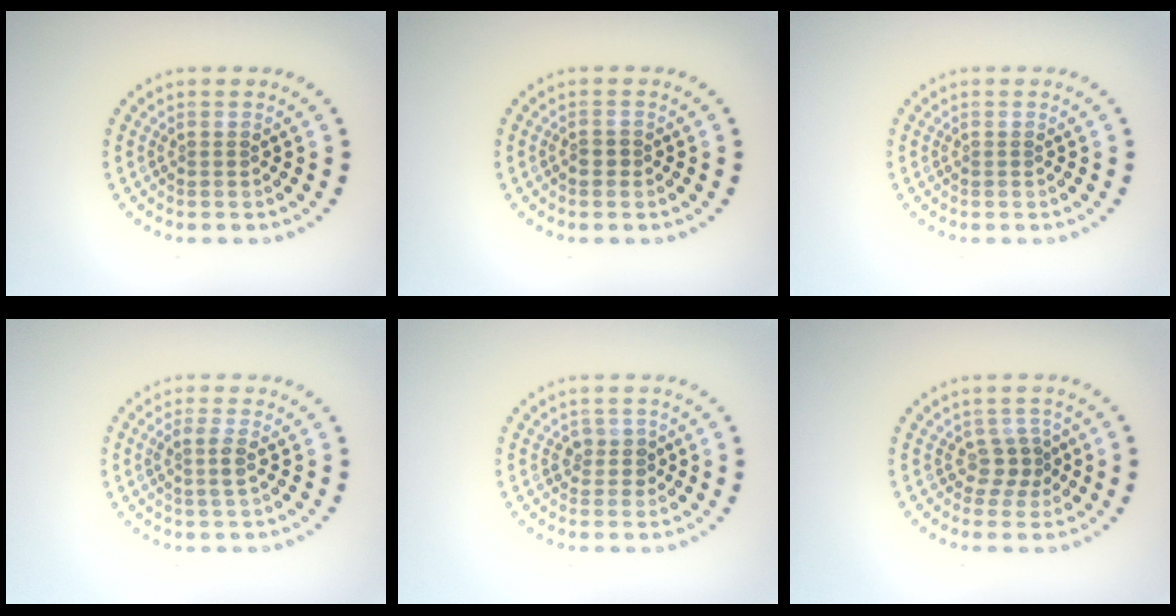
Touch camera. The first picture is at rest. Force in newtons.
{"total": 1.1, "press": 0.9, "slide": 0.5}
{"total": 0.0}
{"total": 1.7, "press": 1.5, "slide": 0.6}
{"total": 1.5, "press": 1.3, "slide": 0.8}
{"total": 1.6, "press": 1.2, "slide": 1.1}